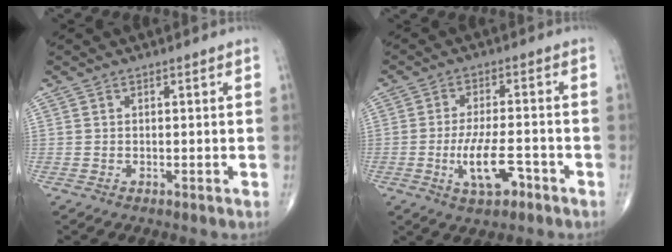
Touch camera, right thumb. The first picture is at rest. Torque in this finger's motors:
{"motor_torque": [2.31, 1.73, 1.09, -0.32, 0.42]}